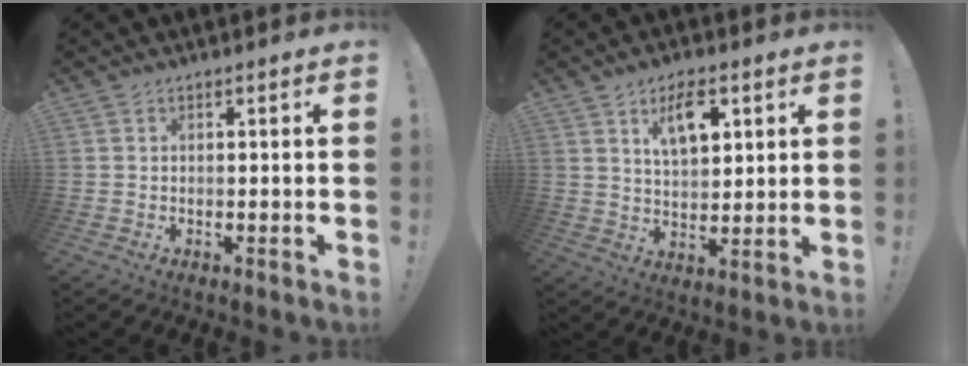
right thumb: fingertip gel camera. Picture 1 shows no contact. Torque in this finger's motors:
{"motor_torque": [0.77, 0.89, 0.16, 0.09, 0.05]}